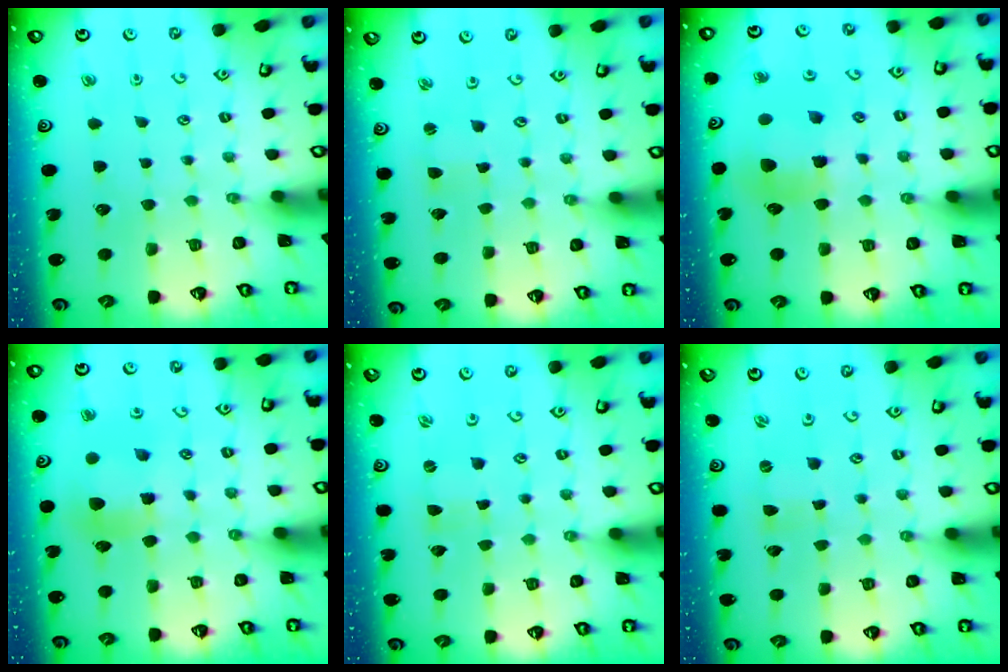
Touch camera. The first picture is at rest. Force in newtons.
{"total": 1.8, "press": 1.8, "slide": 0.2}
{"total": 8.0, "press": 8.0, "slide": 0.9}
{"total": 6.4, "press": 6.4, "slide": 0.5}
{"total": 0.0}
{"total": 0.0}